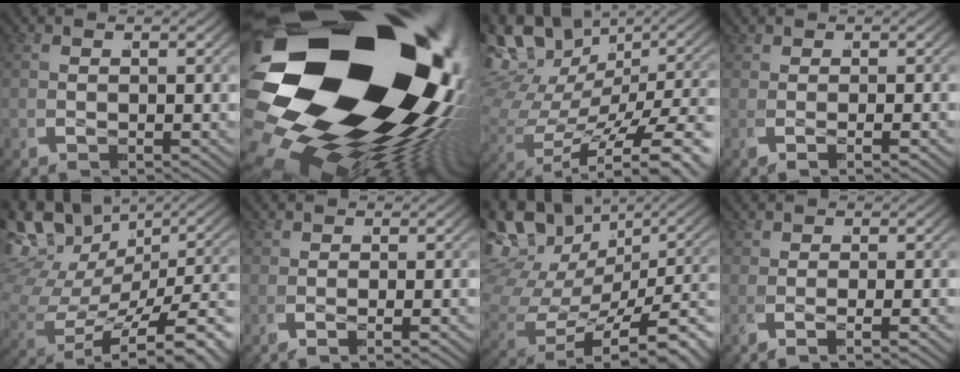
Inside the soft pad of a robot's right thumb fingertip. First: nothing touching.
{"total": 48.2, "force": [-5.3, 30.9, 36.6], "torque": [-0.579, -0.069, -0.067]}
{"total": 13.1, "force": [-0.2, 9.3, 9.2], "torque": [-0.203, -0.036, 0.010]}
{"total": 0.9, "force": [-0.2, 0.3, 0.8], "torque": [-0.017, -0.009, -0.001]}
{"total": 11.9, "force": [0.1, 8.7, 8.1], "torque": [-0.179, -0.031, 0.010]}
{"total": 0.5, "force": [-0.2, 0.2, 0.5], "torque": [-0.012, -0.008, -0.001]}
{"total": 13.1, "force": [-0.3, 9.6, 8.9], "torque": [-0.192, -0.032, 0.003]}
{"total": 1.3, "force": [-0.3, 0.5, 1.1], "torque": [-0.025, -0.010, -0.004]}